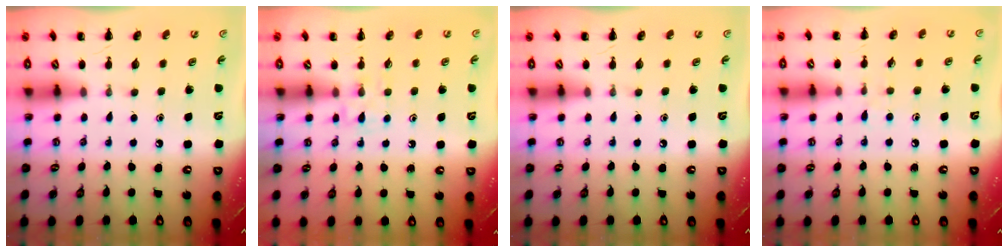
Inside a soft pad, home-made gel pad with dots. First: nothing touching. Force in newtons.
{"total": 4.4, "press": 4.1, "slide": 1.5}
{"total": 0.0}
{"total": 4.7, "press": 4.2, "slide": 2.0}